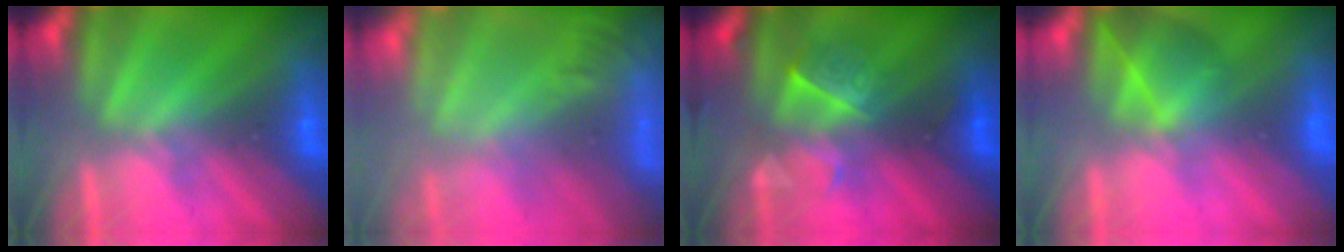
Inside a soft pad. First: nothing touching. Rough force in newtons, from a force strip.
{"total": 6.9}
{"total": 2.4}
{"total": 2.9}